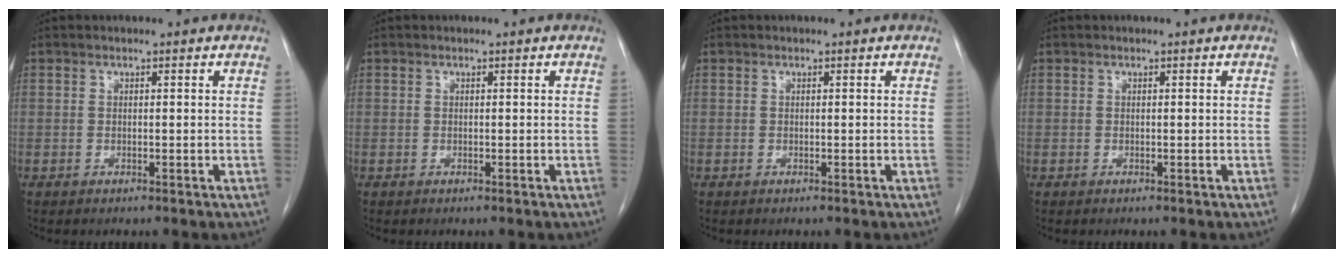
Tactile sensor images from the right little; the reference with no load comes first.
{"total": 0.0}
{"total": 0.0}
{"total": 0.0}